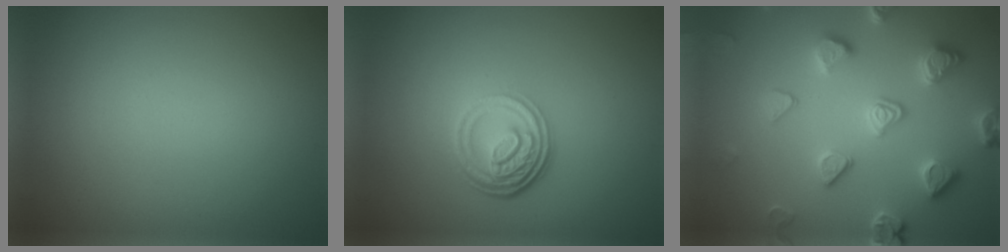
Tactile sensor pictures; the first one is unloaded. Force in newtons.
{"total": 4.7, "press": 3.4, "slide": 3.3}
{"total": 4.7, "press": 4.5, "slide": 1.4}